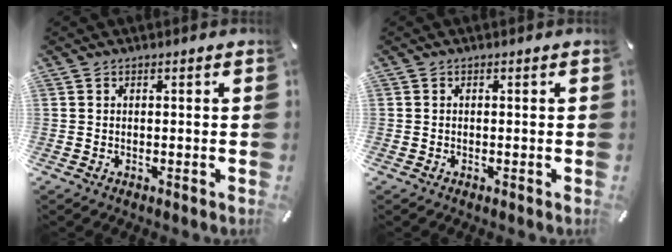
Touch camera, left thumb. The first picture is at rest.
{"total": 0.0}